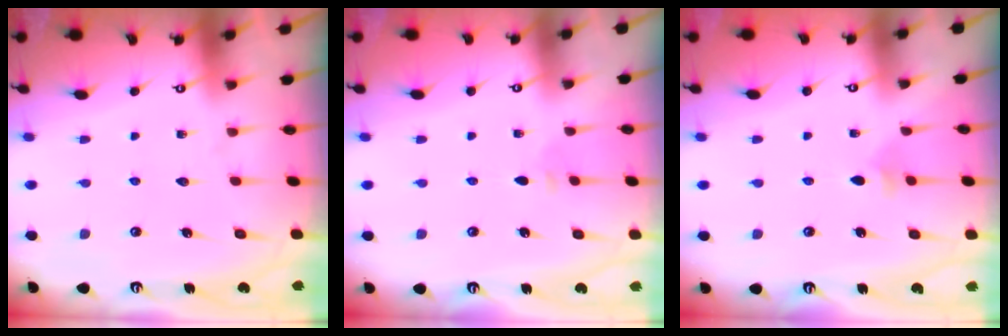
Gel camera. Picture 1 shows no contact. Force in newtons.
{"total": 2.8, "press": 2.7, "slide": 0.7}
{"total": 3.0, "press": 2.9, "slide": 0.7}